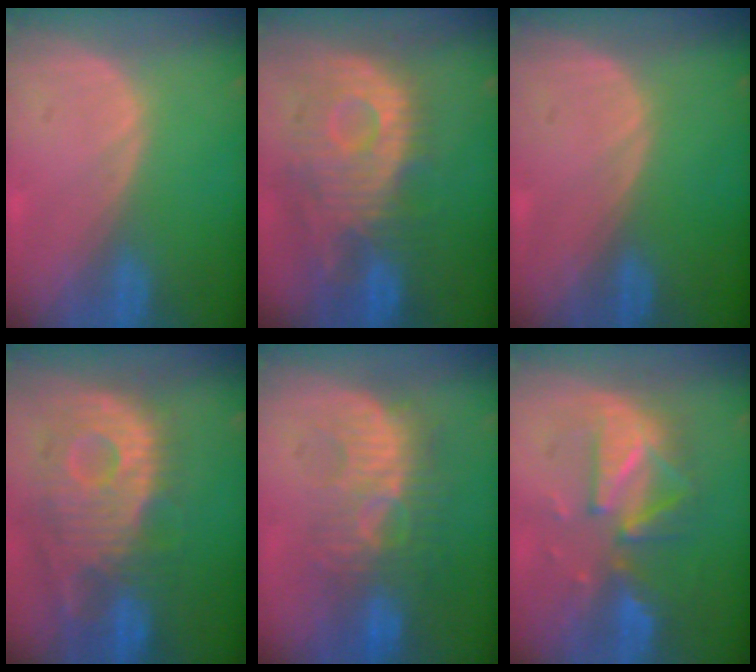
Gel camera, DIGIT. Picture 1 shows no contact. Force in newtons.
{"total": 11.6, "press": 10.5, "slide": 4.9}
{"total": 0.0}
{"total": 11.9, "press": 10.7, "slide": 5.2}
{"total": 9.4, "press": 8.9, "slide": 2.9}
{"total": 8.3, "press": 8.3, "slide": 0.6}